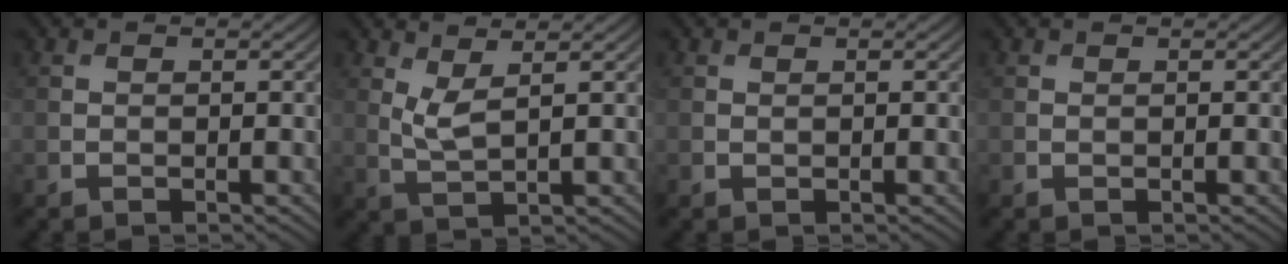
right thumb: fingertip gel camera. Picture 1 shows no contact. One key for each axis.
{"total": 3.0, "fx": 1.6, "fy": 0.7, "fz": 2.5, "tx": -0.061, "ty": -0.004, "tz": 0.038}
{"total": 0.0}
{"total": 0.0}